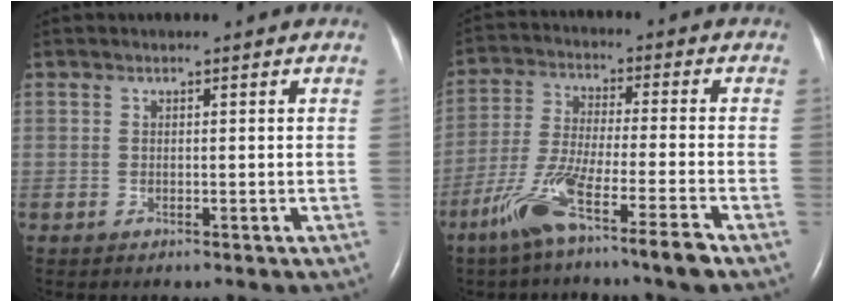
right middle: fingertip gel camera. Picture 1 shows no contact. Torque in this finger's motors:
{"motor_torque": [1.16, -0.98, 0.27, 0.08]}